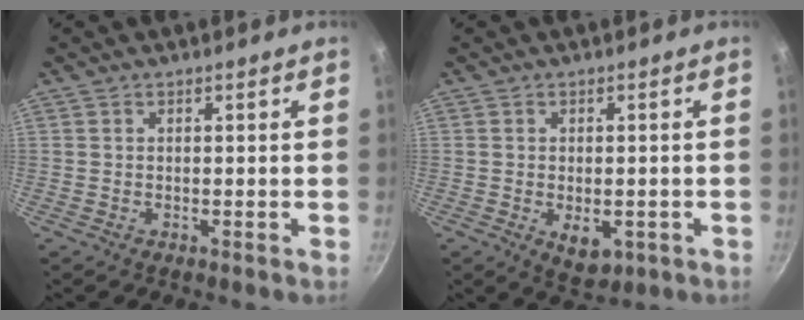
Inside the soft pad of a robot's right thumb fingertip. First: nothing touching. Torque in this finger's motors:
{"motor_torque": [-0.16, 0.34, -0.06, 0.10, 0.12]}